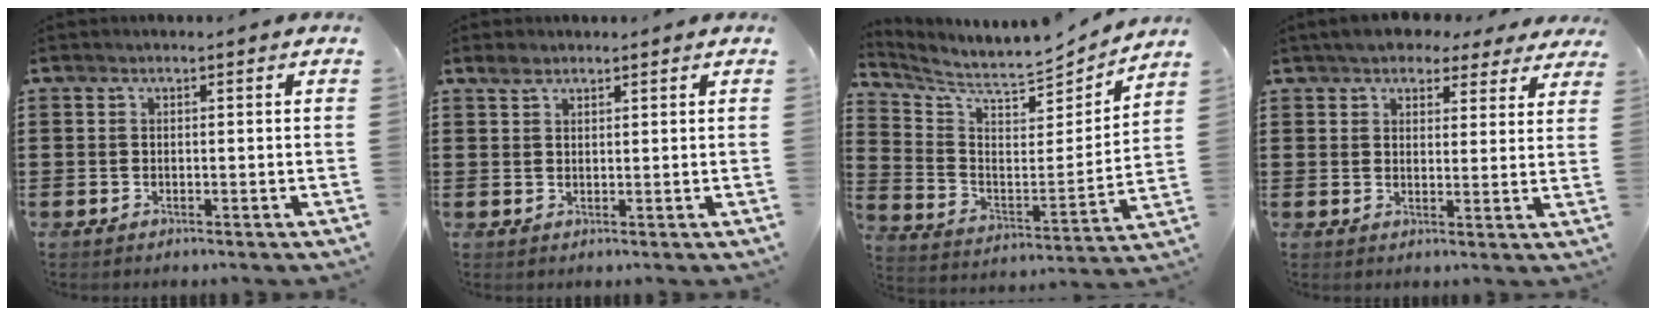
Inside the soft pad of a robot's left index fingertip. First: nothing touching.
{"total": 1.8, "force": [1.4, 0.8, 0.8], "torque": [-0.019, 0.003, 0.028]}
{"total": 6.5, "force": [6.2, 0.9, 1.6], "torque": [-0.067, -0.057, 0.101]}
{"total": 5.1, "force": [4.5, 1.9, 1.4], "torque": [-0.046, -0.004, 0.085]}